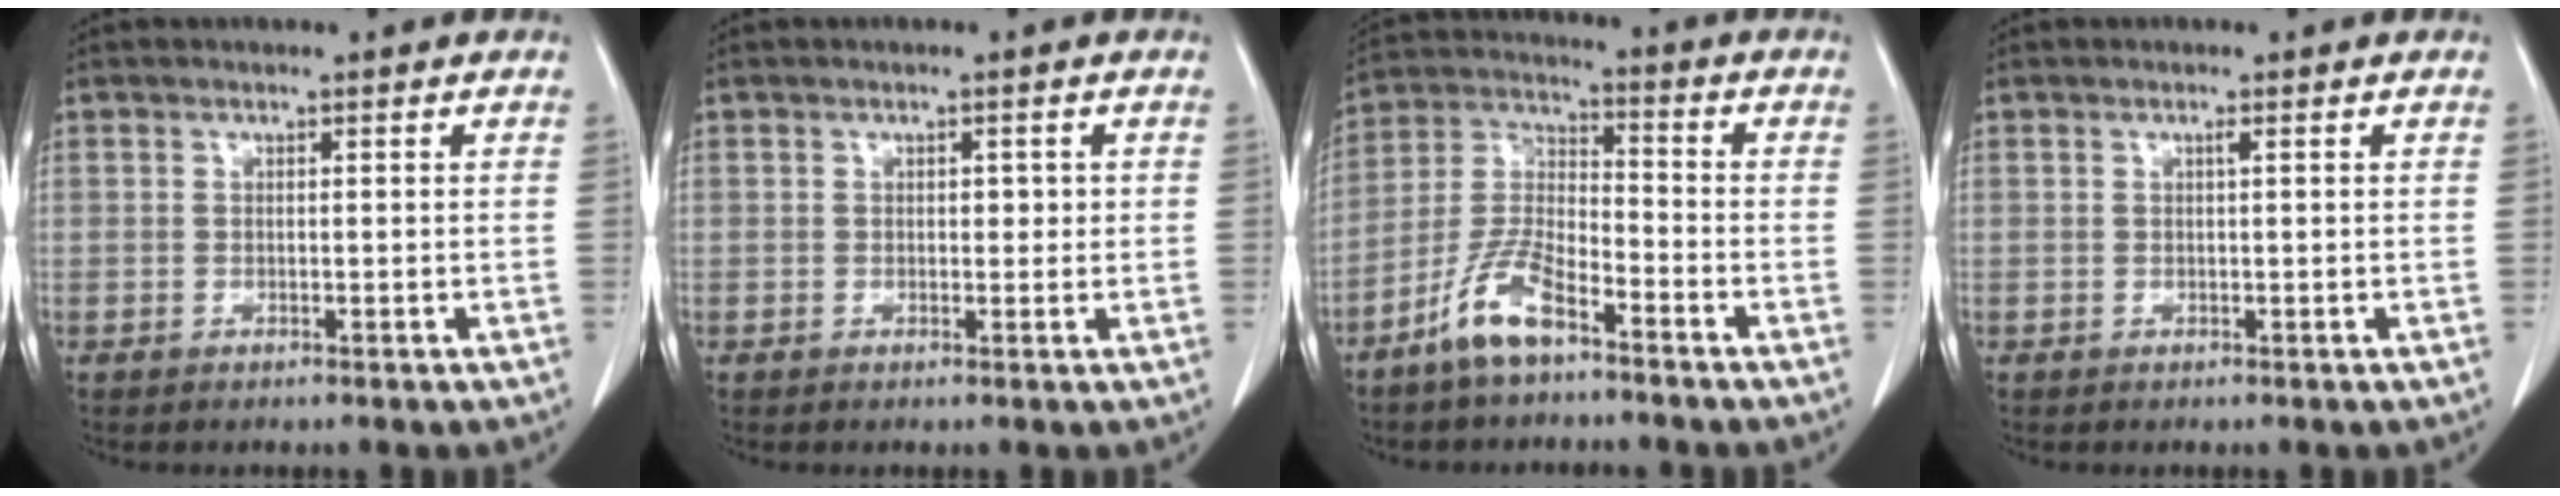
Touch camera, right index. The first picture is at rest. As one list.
[{"total": 2.3, "force": [0.3, 1.2, 1.9], "torque": [-0.021, 0.005, 0.003]}, {"total": 9.1, "force": [-6.1, 2.5, 6.3], "torque": [-0.140, -0.002, -0.126]}, {"total": 0.5, "force": [0.2, 0.0, 0.5], "torque": [-0.007, 0.001, 0.004]}]